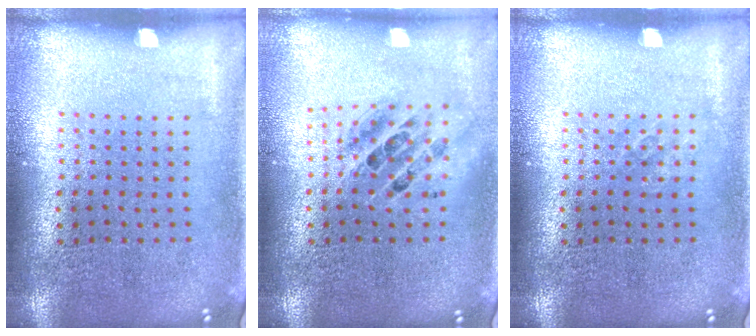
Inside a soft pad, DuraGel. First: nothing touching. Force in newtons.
{"total": 1.5, "press": 1.3, "slide": 0.8}
{"total": 0.8, "press": 0.8, "slide": 0.1}